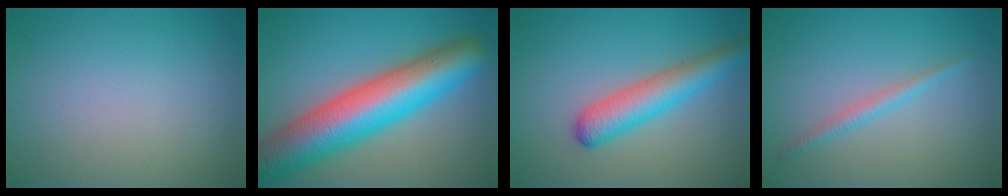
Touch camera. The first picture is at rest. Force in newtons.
{"total": 12.1, "press": 12.1, "slide": 0.4}
{"total": 4.8, "press": 4.8, "slide": 0.2}
{"total": 1.5, "press": 1.4, "slide": 0.1}